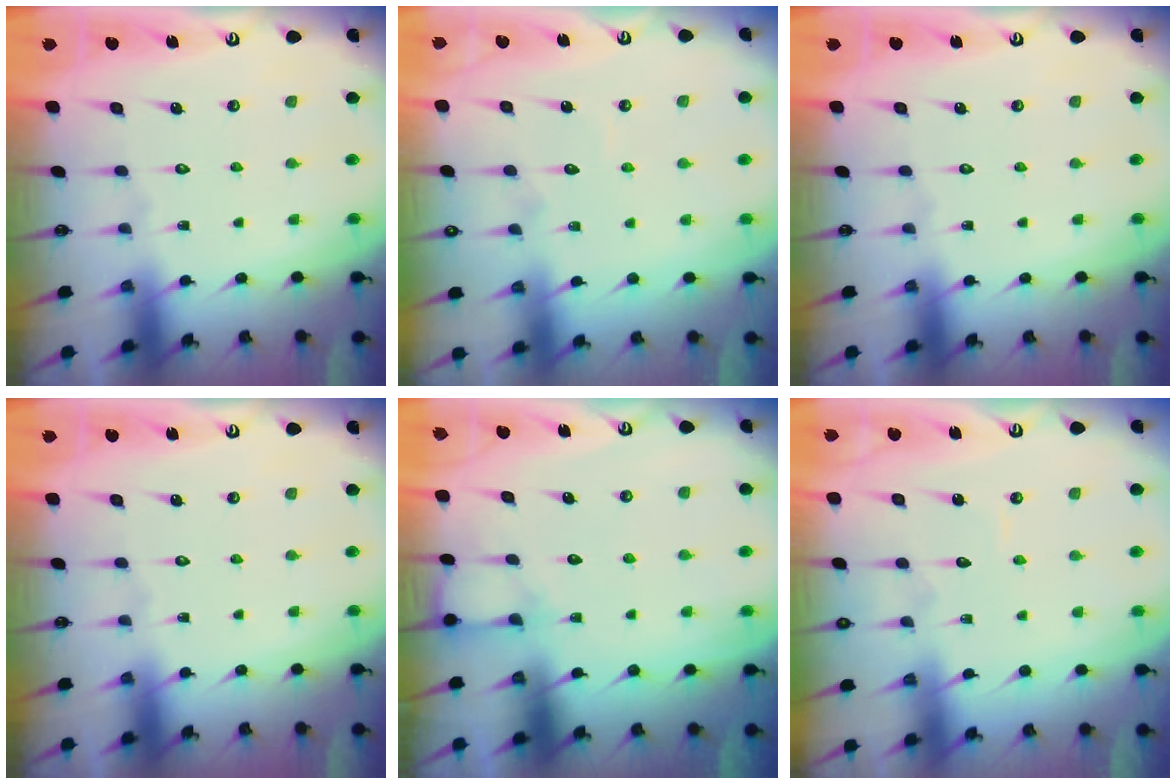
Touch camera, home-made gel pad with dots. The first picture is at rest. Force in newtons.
{"total": 4.0, "press": 4.0, "slide": 0.3}
{"total": 0.0}
{"total": 0.0}
{"total": 7.4, "press": 7.4, "slide": 0.5}
{"total": 3.5, "press": 3.5, "slide": 0.1}